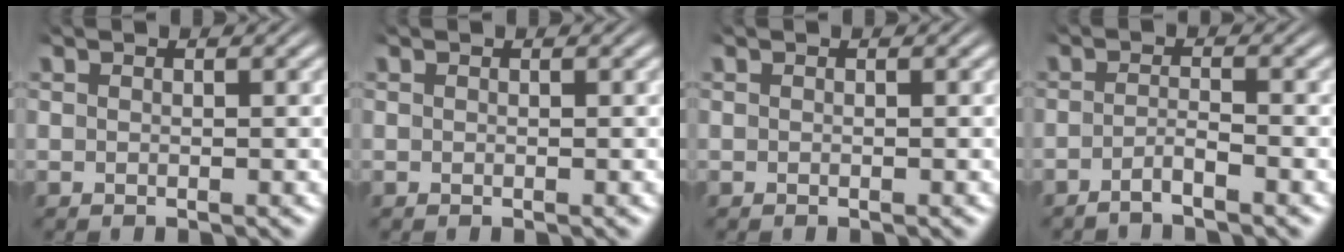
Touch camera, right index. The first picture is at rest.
{"total": 0.0}
{"total": 0.0}
{"total": 2.3, "force": [-2.1, 0.1, 0.9], "torque": [-0.022, -0.008, -0.039]}